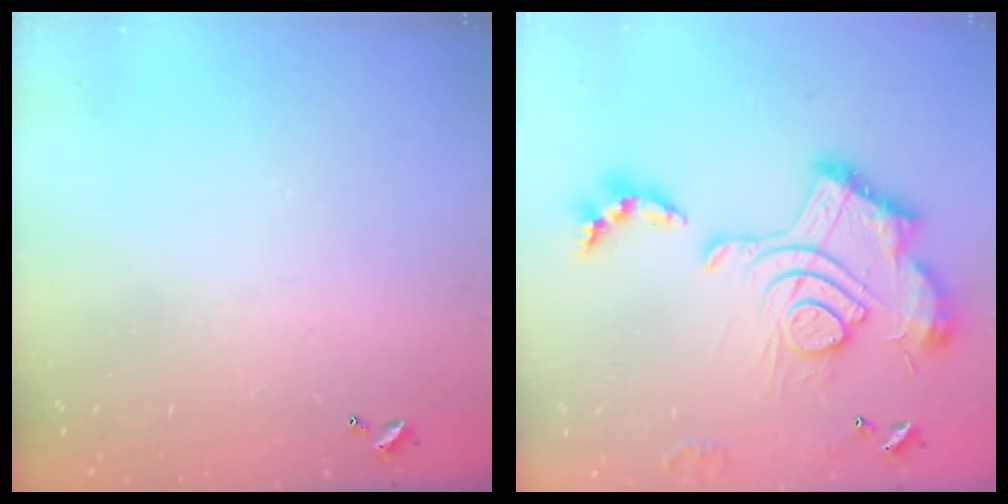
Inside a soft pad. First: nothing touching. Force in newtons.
{"total": 2.5, "press": 1.9, "slide": 1.7}